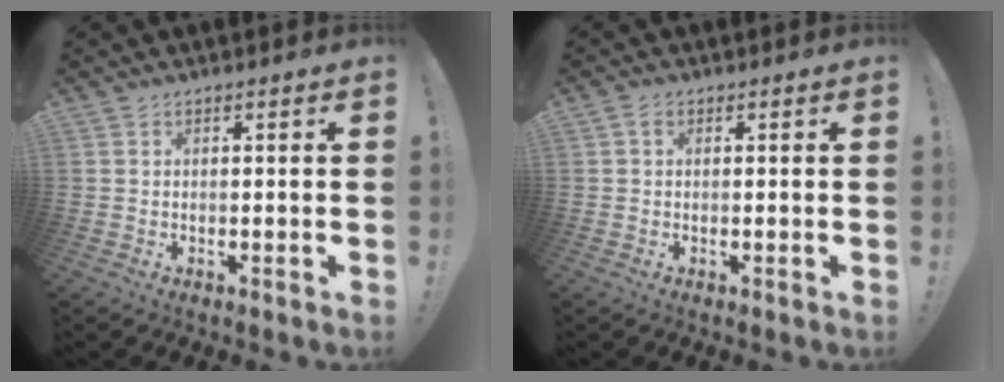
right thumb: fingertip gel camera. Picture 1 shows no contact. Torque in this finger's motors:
{"motor_torque": [0.17, 0.57, -0.03, -0.02, 0.00]}